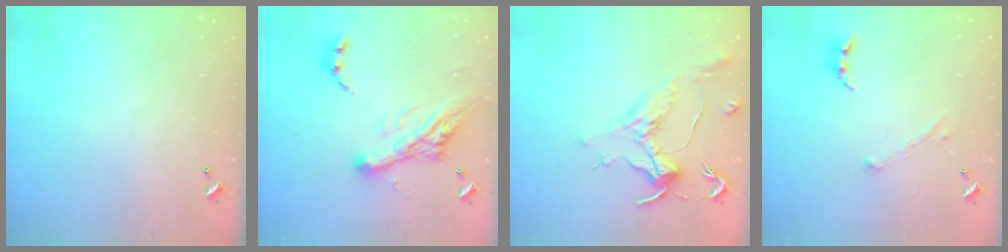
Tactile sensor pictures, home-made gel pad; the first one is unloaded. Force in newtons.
{"total": 15.1, "press": 15.0, "slide": 2.0}
{"total": 1.5, "press": 1.4, "slide": 0.6}
{"total": 2.3, "press": 2.2, "slide": 0.6}